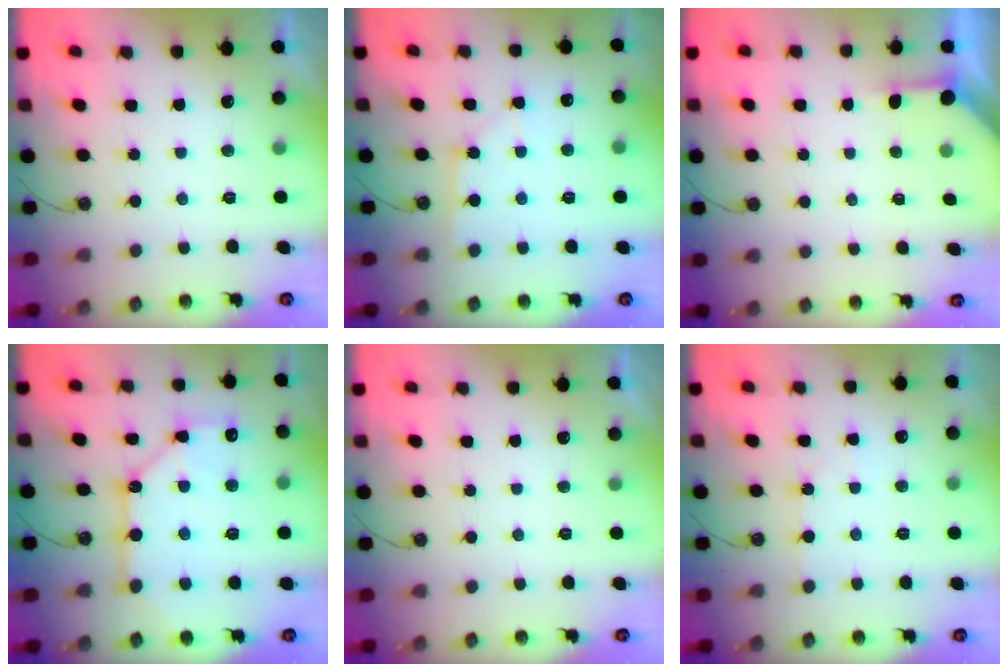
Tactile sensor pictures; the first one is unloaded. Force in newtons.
{"total": 2.1, "press": 2.1, "slide": 0.3}
{"total": 2.4, "press": 2.4, "slide": 0.4}
{"total": 11.7, "press": 11.6, "slide": 1.2}
{"total": 0.0}
{"total": 3.0, "press": 3.0, "slide": 0.4}